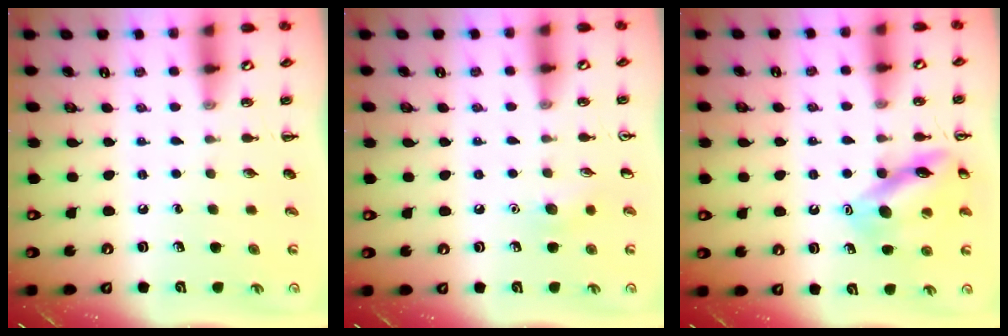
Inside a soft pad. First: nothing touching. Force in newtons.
{"total": 5.8, "press": 5.5, "slide": 1.7}
{"total": 14.5, "press": 14.5, "slide": 1.2}